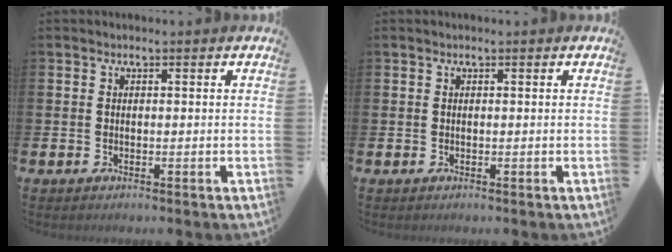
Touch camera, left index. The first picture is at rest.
{"total": 0.0}